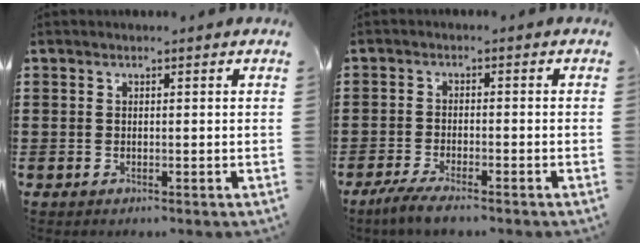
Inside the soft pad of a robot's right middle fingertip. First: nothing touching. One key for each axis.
{"total": 3.6, "fx": -3.2, "fy": 0.3, "fz": 1.6, "tx": -0.041, "ty": -0.006, "tz": -0.065}